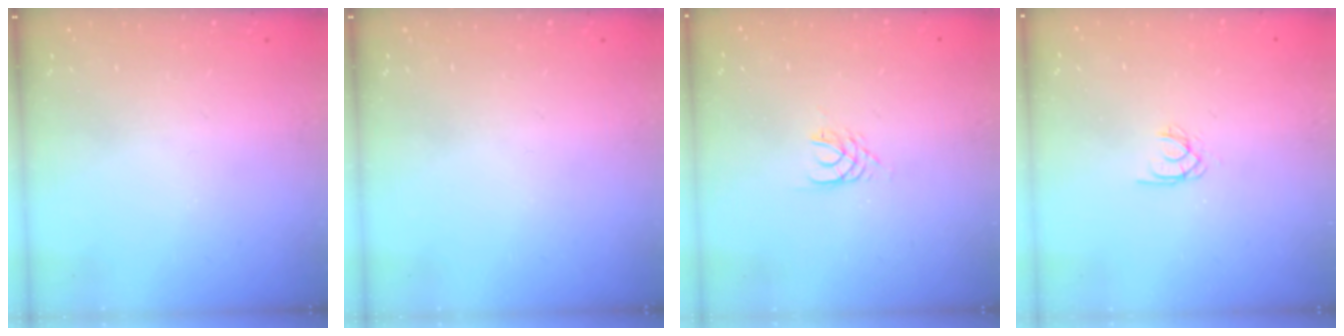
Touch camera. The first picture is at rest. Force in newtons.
{"total": 0.0}
{"total": 3.0, "press": 2.9, "slide": 0.4}
{"total": 1.7, "press": 1.7, "slide": 0.1}